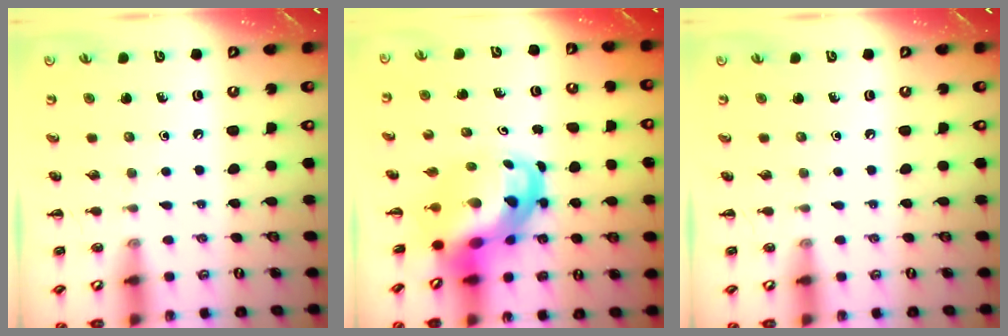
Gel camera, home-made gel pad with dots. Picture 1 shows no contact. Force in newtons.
{"total": 8.1, "press": 7.7, "slide": 2.3}
{"total": 0.0}